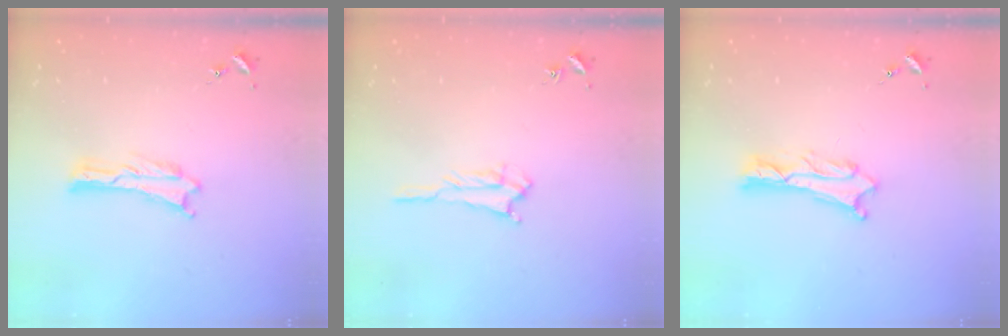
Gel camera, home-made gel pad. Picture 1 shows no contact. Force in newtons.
{"total": 1.6, "press": 1.6, "slide": 0.3}
{"total": 1.8, "press": 1.8, "slide": 0.2}